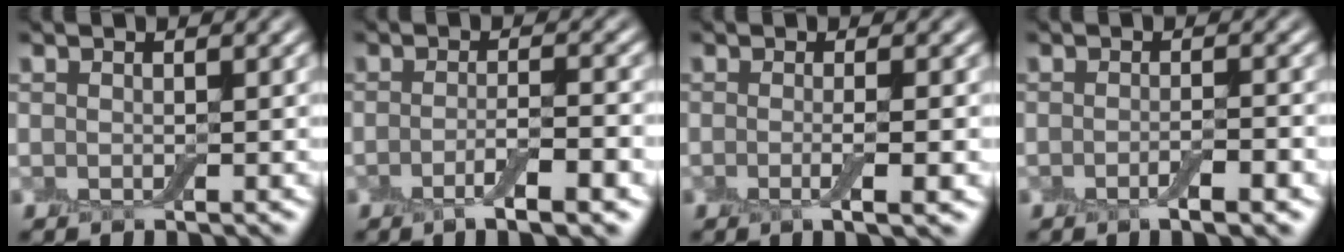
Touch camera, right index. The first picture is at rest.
{"total": 4.0, "force": [-1.6, 0.8, 3.6], "torque": [-0.061, -0.001, -0.030]}
{"total": 2.8, "force": [-0.4, 0.7, 2.7], "torque": [-0.037, -0.006, -0.009]}
{"total": 2.6, "force": [-1.1, 0.5, 2.3], "torque": [-0.032, 0.000, -0.019]}